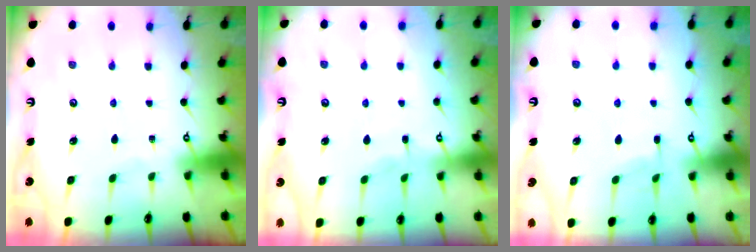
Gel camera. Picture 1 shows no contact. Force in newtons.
{"total": 1.7, "press": 1.7, "slide": 0.4}
{"total": 5.3, "press": 5.3, "slide": 0.7}